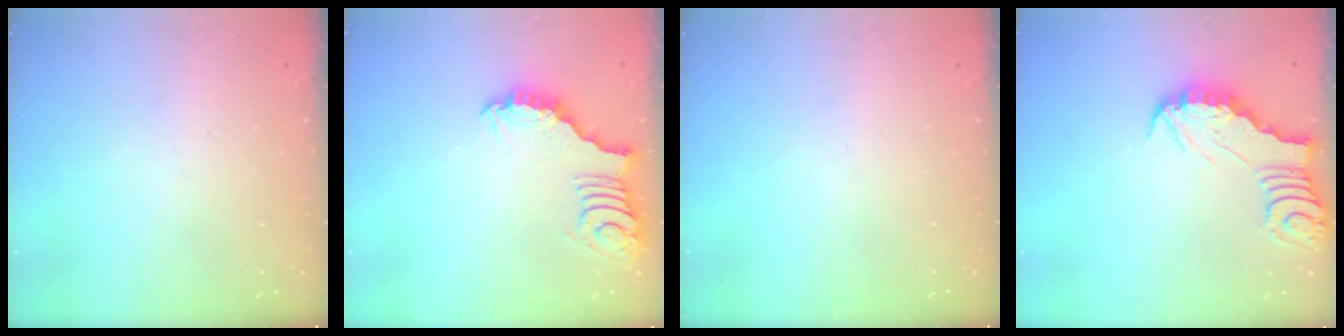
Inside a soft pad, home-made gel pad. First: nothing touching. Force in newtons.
{"total": 3.0, "press": 3.0, "slide": 0.0}
{"total": 0.0}
{"total": 2.9, "press": 2.9, "slide": 0.3}